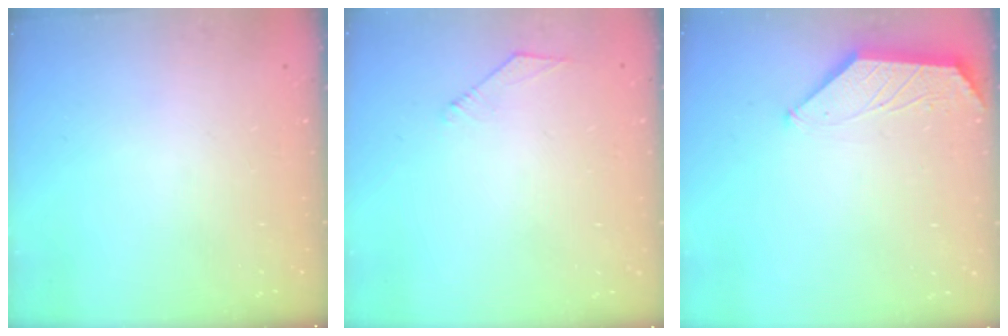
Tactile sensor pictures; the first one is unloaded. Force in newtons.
{"total": 3.0, "press": 2.9, "slide": 0.7}
{"total": 1.0, "press": 0.9, "slide": 0.2}